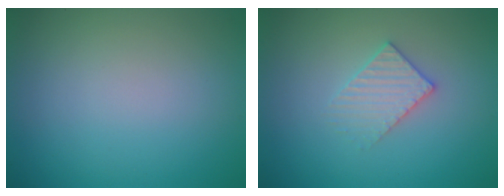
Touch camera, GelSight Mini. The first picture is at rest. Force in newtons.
{"total": 2.3, "press": 2.2, "slide": 0.3}